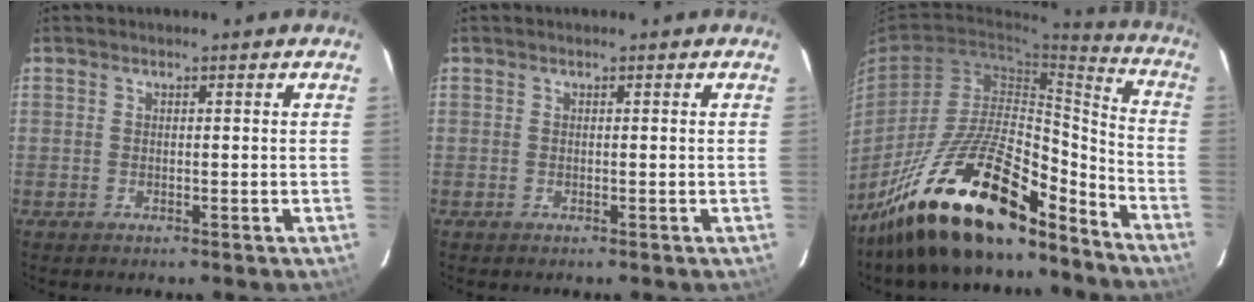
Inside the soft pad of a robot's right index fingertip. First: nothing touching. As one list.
[{"total": 0.0}, {"total": 23.4, "force": [-17.7, 6.9, 13.7], "torque": [-0.242, -0.004, -0.295]}]